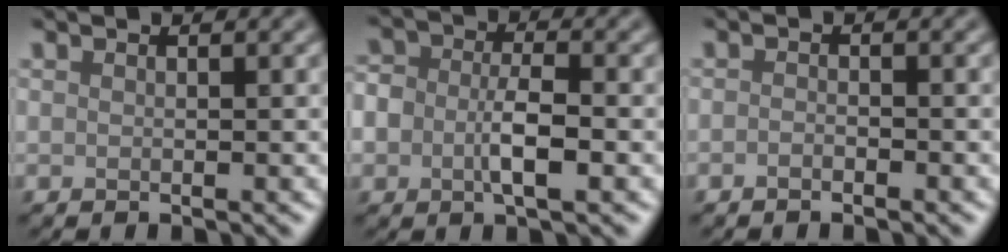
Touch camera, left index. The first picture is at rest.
{"total": 4.3, "force": [-1.1, 2.5, 3.3], "torque": [-0.059, -0.001, -0.025]}
{"total": 0.8, "force": [-0.6, 0.2, 0.5], "torque": [-0.010, 0.000, -0.011]}